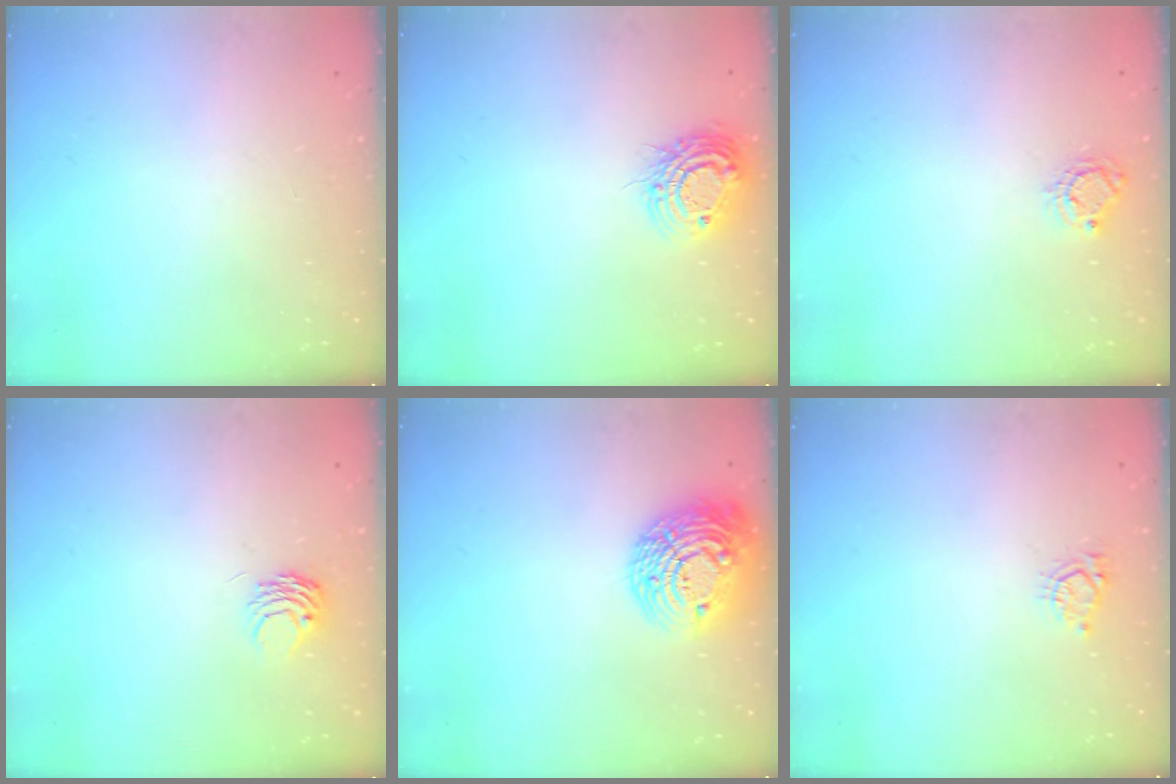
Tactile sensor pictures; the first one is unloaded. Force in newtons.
{"total": 11.3, "press": 11.3, "slide": 0.6}
{"total": 5.5, "press": 5.5, "slide": 0.2}
{"total": 4.2, "press": 4.2, "slide": 0.2}
{"total": 15.9, "press": 15.9, "slide": 1.0}
{"total": 5.2, "press": 5.1, "slide": 0.6}